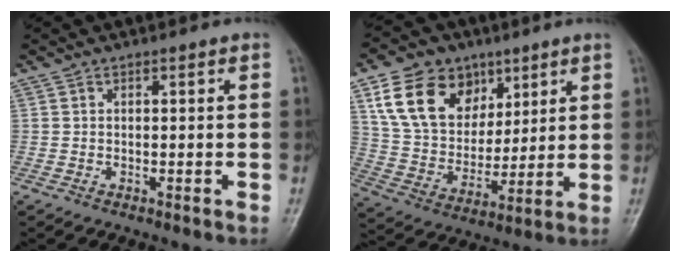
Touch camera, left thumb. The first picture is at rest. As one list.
[{"total": 17.4, "force": [8.3, 12.8, 8.4], "torque": [-0.120, -0.022, 0.158]}]